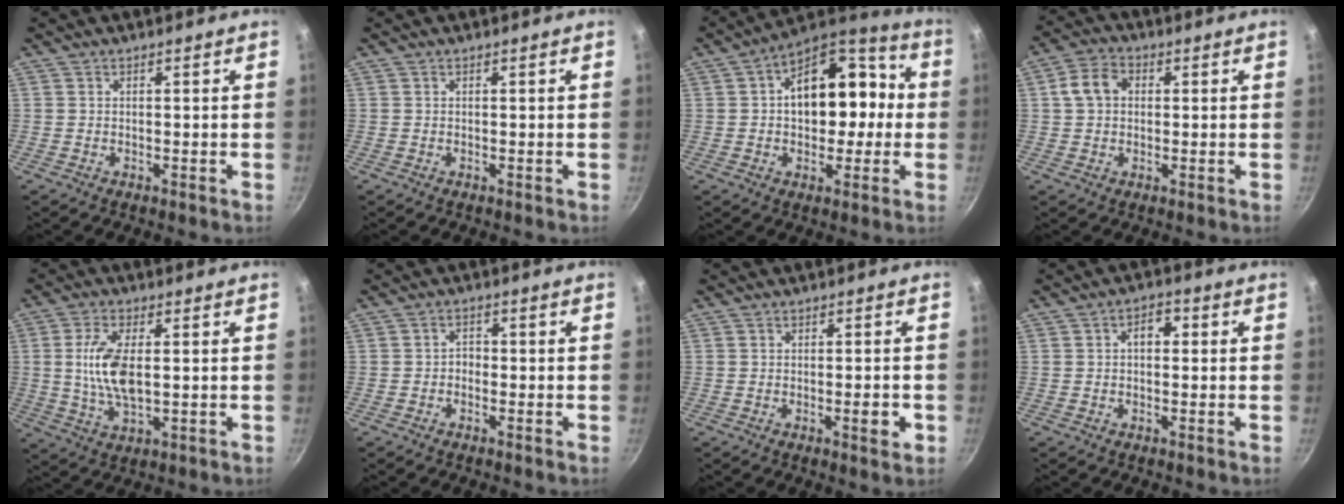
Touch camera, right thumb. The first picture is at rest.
{"total": 0.0}
{"total": 17.5, "force": [1.2, 10.7, 13.8], "torque": [-0.152, 0.040, 0.009]}
{"total": 6.1, "force": [0.9, 4.7, 3.8], "torque": [-0.067, 0.016, 0.011]}
{"total": 9.7, "force": [0.8, 4.4, 8.7], "torque": [-0.182, -0.008, 0.020]}
{"total": 1.9, "force": [-0.7, 1.5, 1.0], "torque": [-0.002, 0.009, -0.019]}
{"total": 3.4, "force": [-1.0, 1.0, 3.1], "torque": [-0.040, -0.001, -0.013]}
{"total": 3.6, "force": [0.4, 2.3, 2.8], "torque": [-0.030, 0.013, 0.000]}